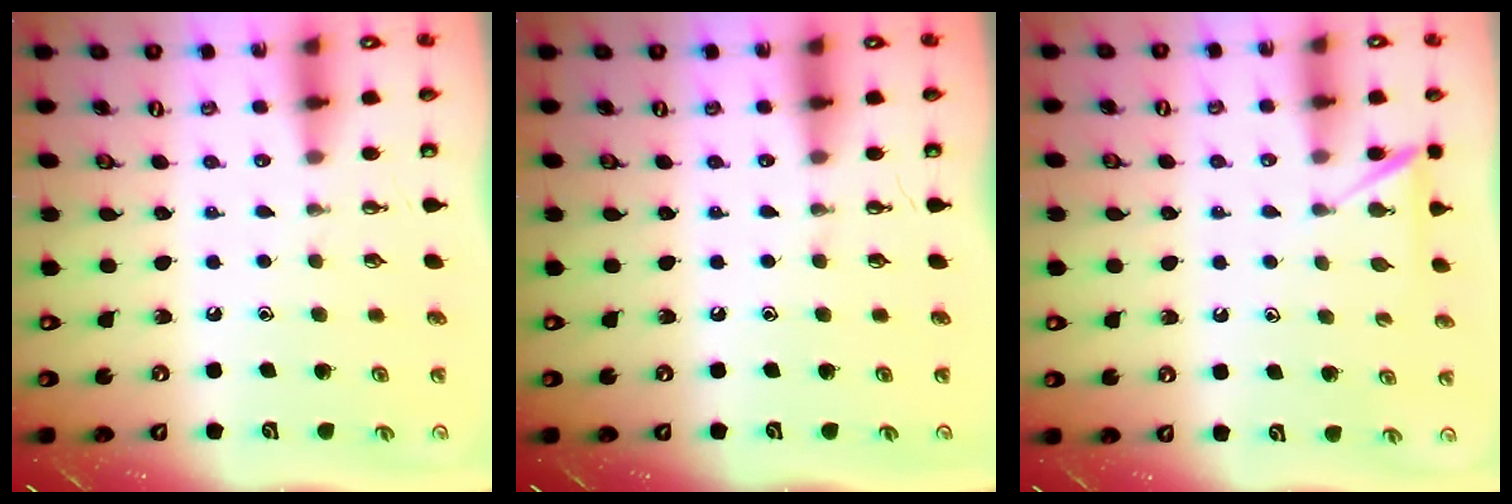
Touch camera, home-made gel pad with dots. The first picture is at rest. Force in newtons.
{"total": 0.0}
{"total": 5.2, "press": 5.2, "slide": 0.6}